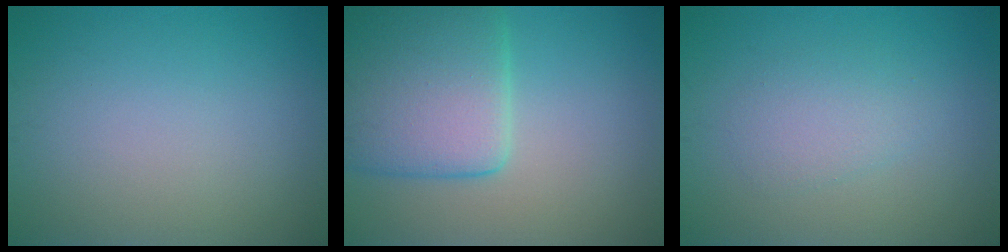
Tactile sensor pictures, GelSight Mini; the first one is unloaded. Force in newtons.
{"total": 8.0, "press": 7.9, "slide": 0.6}
{"total": 2.2, "press": 2.2, "slide": 0.1}